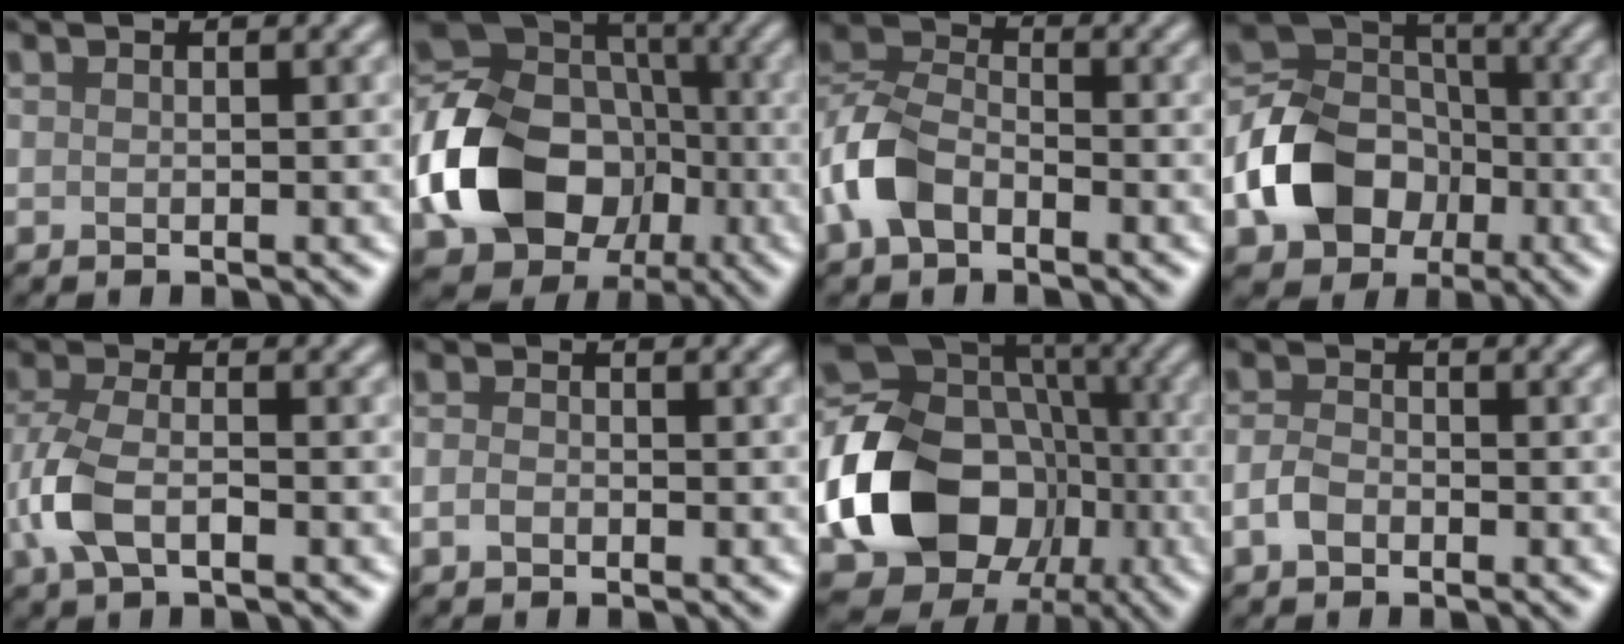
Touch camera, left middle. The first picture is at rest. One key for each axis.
{"total": 12.8, "fx": -3.5, "fy": 10.0, "fz": 7.2, "tx": -0.145, "ty": -0.004, "tz": -0.069}
{"total": 5.5, "fx": -2.6, "fy": 3.5, "fz": 3.4, "tx": -0.076, "ty": 0.009, "tz": -0.064}
{"total": 9.0, "fx": -3.2, "fy": 7.0, "fz": 4.7, "tx": -0.086, "ty": -0.002, "tz": -0.068}
{"total": 4.6, "fx": -1.6, "fy": 2.3, "fz": 3.6, "tx": -0.089, "ty": 0.003, "tz": -0.040}
{"total": 1.2, "fx": -0.5, "fy": 0.9, "fz": 0.6, "tx": -0.013, "ty": 0.002, "tz": -0.016}
{"total": 14.0, "fx": -3.5, "fy": 11.4, "fz": 7.4, "tx": -0.142, "ty": -0.016, "tz": -0.064}
{"total": 2.0, "fx": -1.0, "fy": 1.4, "fz": 1.1, "tx": -0.021, "ty": 0.005, "tz": -0.029}